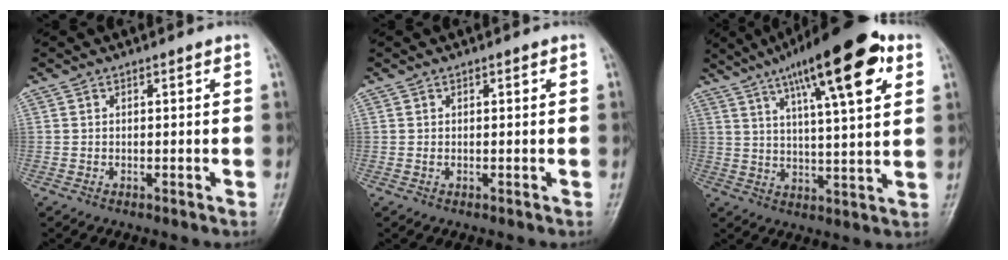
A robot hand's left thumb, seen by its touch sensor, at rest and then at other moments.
{"total": 0.7, "force": [0.2, 0.4, 0.5], "torque": [-0.006, 0.000, 0.003]}
{"total": 20.3, "force": [9.9, 5.2, 16.9], "torque": [-0.238, -0.010, 0.151]}